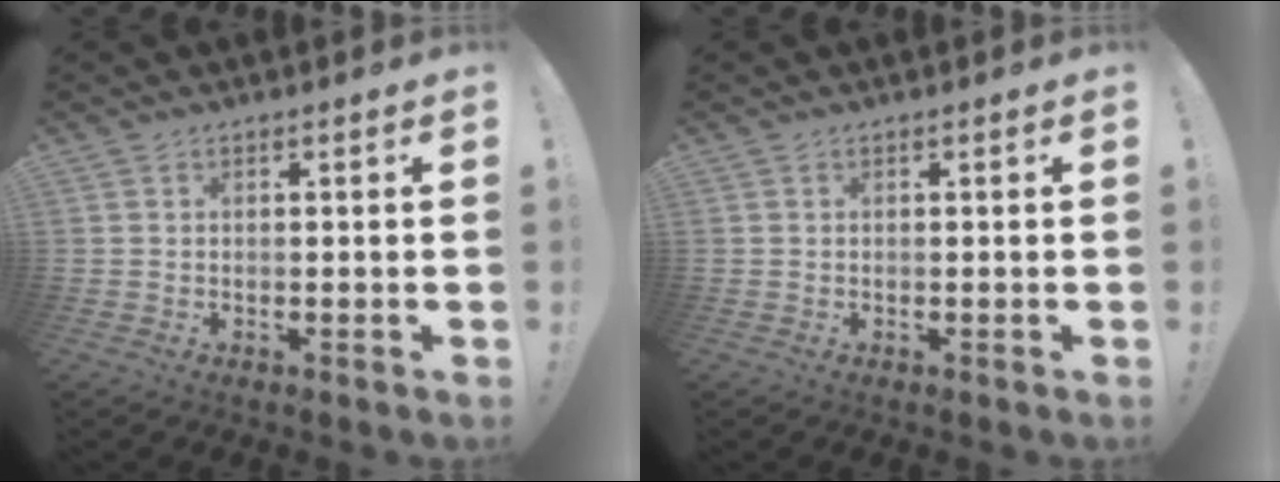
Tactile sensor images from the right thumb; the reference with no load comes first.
{"total": 0.0}